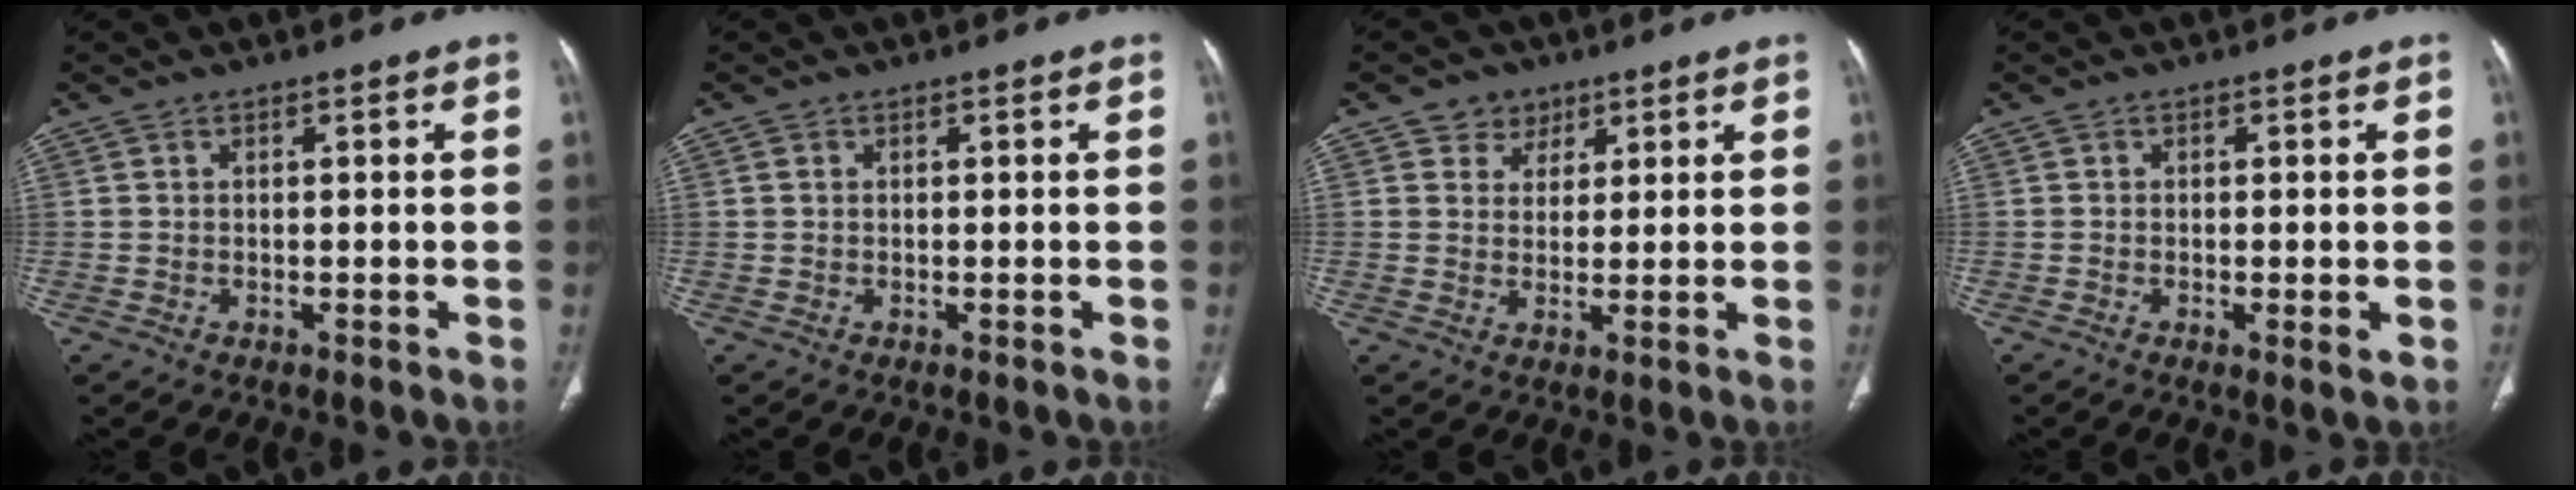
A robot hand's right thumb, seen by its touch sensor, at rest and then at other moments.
{"total": 0.0}
{"total": 4.4, "force": [2.5, 3.6, 0.6], "torque": [0.013, -0.011, 0.037]}
{"total": 1.9, "force": [-0.4, 0.3, 1.8], "torque": [-0.032, -0.007, -0.009]}